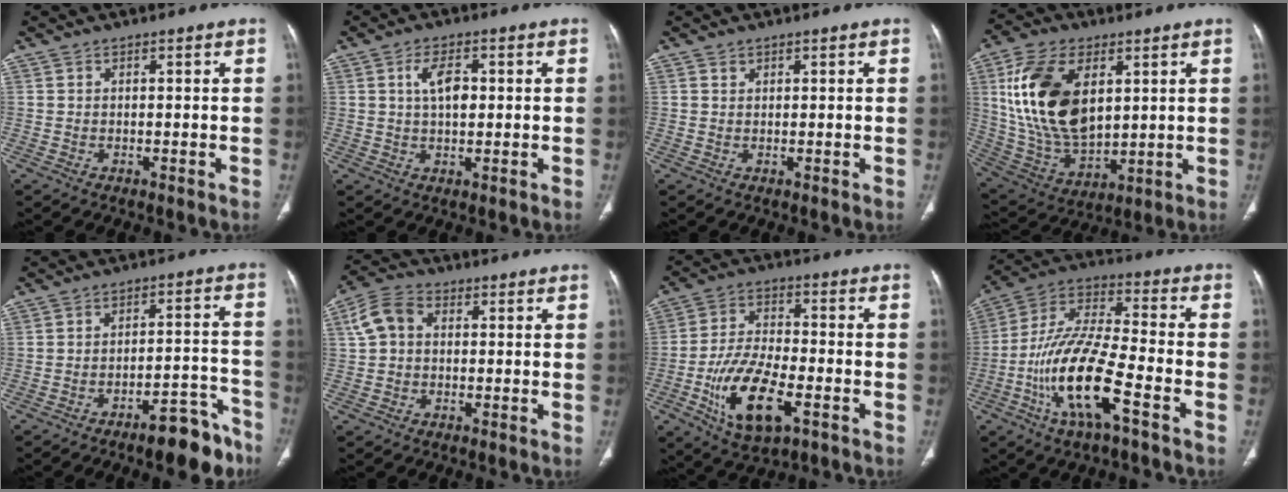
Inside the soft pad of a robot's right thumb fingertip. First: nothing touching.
{"total": 5.3, "force": [1.0, 2.7, 4.4], "torque": [-0.078, 0.001, 0.016]}
{"total": 0.7, "force": [0.5, 0.5, 0.1], "torque": [0.001, -0.002, 0.008]}
{"total": 20.5, "force": [5.4, 12.0, 15.8], "torque": [-0.287, -0.020, 0.111]}
{"total": 10.4, "force": [-7.6, 3.1, 6.4], "torque": [-0.067, 0.068, -0.111]}
{"total": 6.3, "force": [1.0, 4.8, 4.0], "torque": [-0.082, 0.022, 0.013]}
{"total": 14.6, "force": [-5.5, 6.7, 11.7], "torque": [-0.210, 0.014, -0.093]}
{"total": 16.8, "force": [-6.5, 4.4, 14.9], "torque": [-0.298, 0.033, -0.122]}